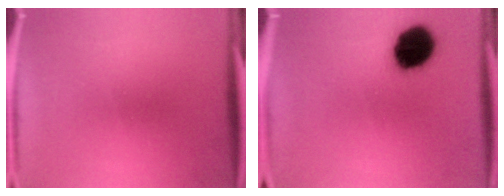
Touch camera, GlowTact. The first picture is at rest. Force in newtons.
{"total": 11.9}